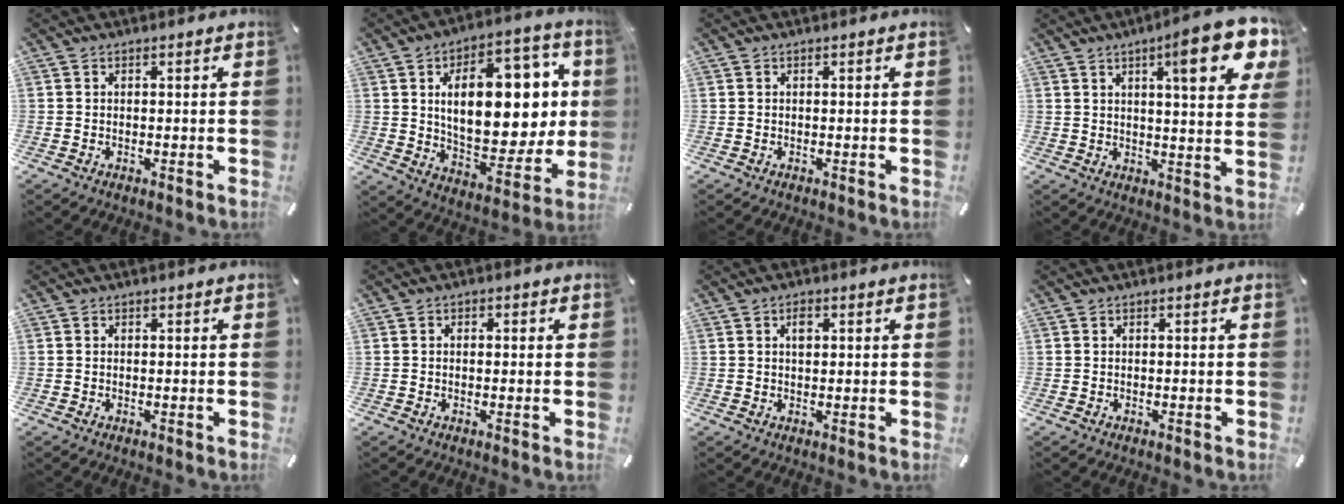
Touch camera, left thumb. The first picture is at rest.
{"total": 21.8, "force": [5.2, 12.4, 17.2], "torque": [-0.253, -0.025, 0.086]}
{"total": 0.0}
{"total": 15.1, "force": [7.9, 3.7, 12.3], "torque": [-0.165, -0.040, 0.115]}
{"total": 0.0}
{"total": 1.0, "force": [-0.1, 0.8, 0.6], "torque": [-0.004, 0.003, -0.005]}
{"total": 2.1, "force": [0.7, 1.1, 1.7], "torque": [-0.028, 0.002, 0.010]}
{"total": 0.0}